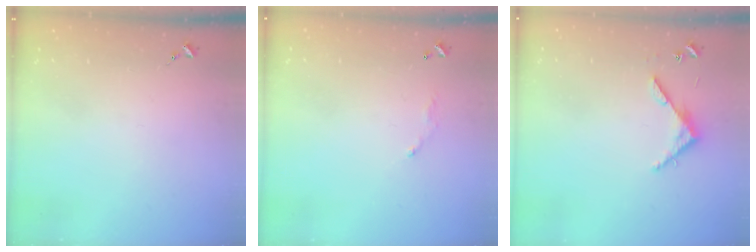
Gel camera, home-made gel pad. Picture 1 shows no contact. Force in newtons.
{"total": 4.0, "press": 4.0, "slide": 0.2}
{"total": 5.0, "press": 5.0, "slide": 0.4}